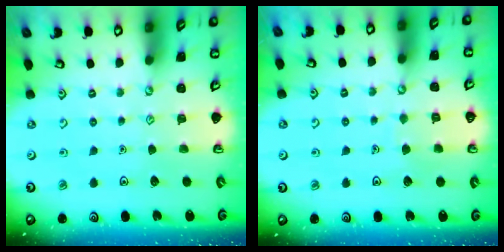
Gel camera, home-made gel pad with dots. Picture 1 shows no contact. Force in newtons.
{"total": 3.9, "press": 3.9, "slide": 0.4}